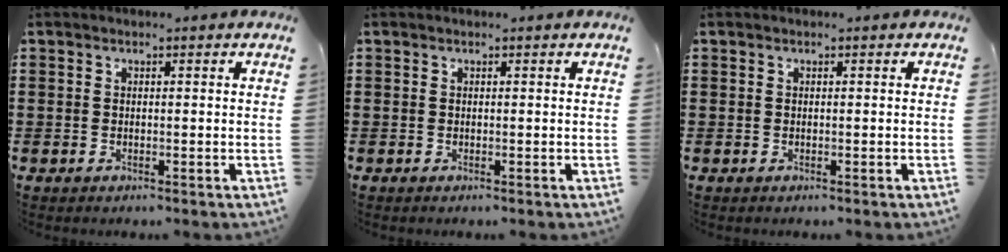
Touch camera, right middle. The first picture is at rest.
{"total": 0.0}
{"total": 0.0}